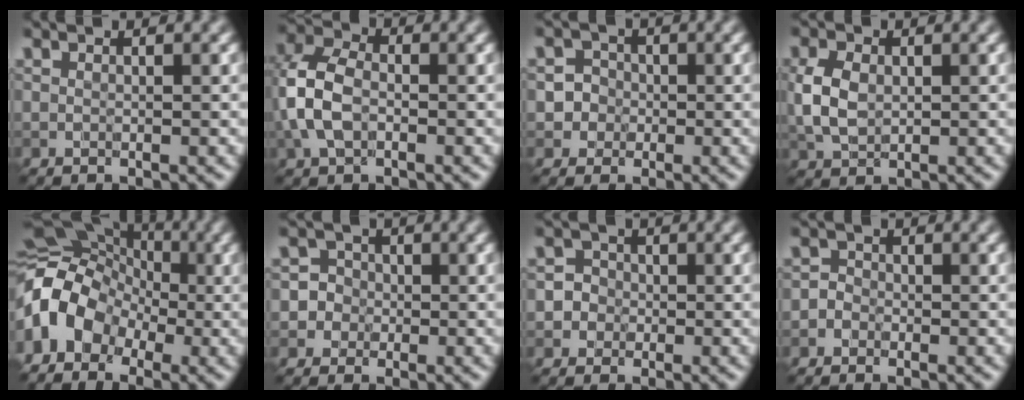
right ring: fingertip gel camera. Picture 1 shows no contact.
{"total": 4.8, "force": [-0.7, 3.3, 3.5], "torque": [-0.085, 0.005, -0.025]}
{"total": 3.0, "force": [-0.7, 2.9, 0.2], "torque": [0.029, 0.010, -0.030]}
{"total": 3.4, "force": [0.2, 2.4, 2.4], "torque": [-0.058, 0.002, 0.004]}
{"total": 7.7, "force": [-1.9, 6.1, 4.3], "torque": [-0.068, 0.005, -0.045]}
{"total": 3.7, "force": [-0.8, 3.6, 0.3], "torque": [0.028, 0.015, -0.037]}
{"total": 2.8, "force": [-0.7, 2.7, 0.3], "torque": [0.030, 0.012, -0.033]}
{"total": 1.0, "force": [-0.5, 0.9, 0.0], "torque": [0.019, 0.003, -0.016]}